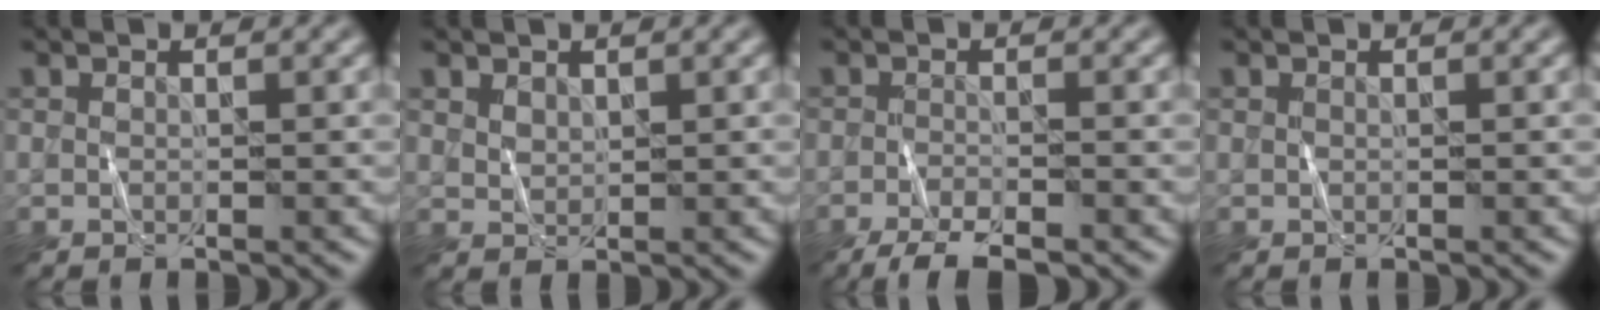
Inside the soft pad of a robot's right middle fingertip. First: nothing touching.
{"total": 1.3, "force": [1.0, 0.7, 0.2], "torque": [-0.007, 0.000, 0.022]}
{"total": 4.5, "force": [-3.6, 1.0, 2.6], "torque": [-0.046, -0.011, -0.067]}
{"total": 0.0}